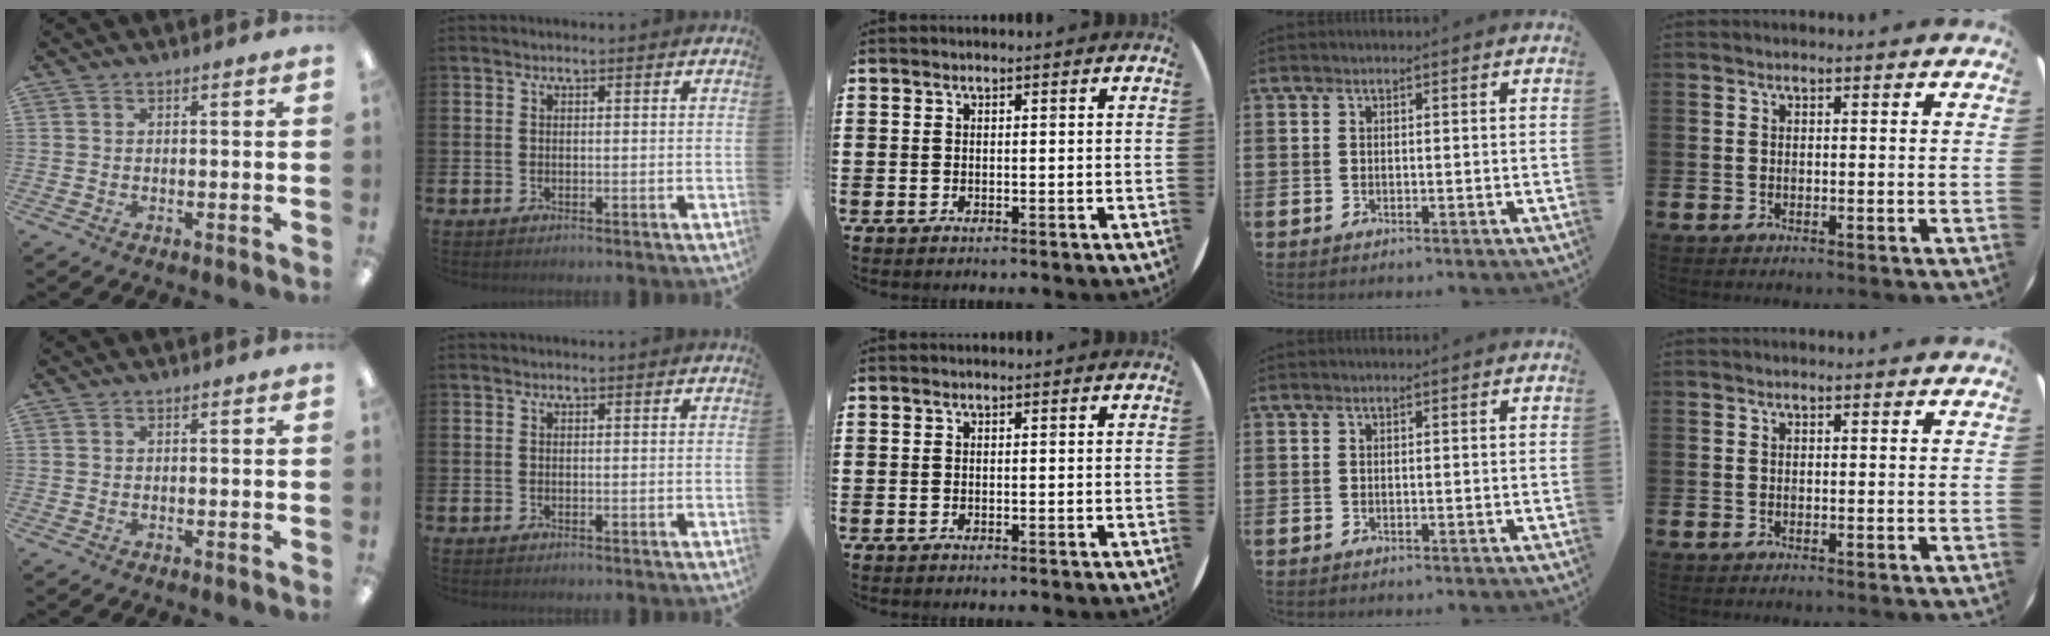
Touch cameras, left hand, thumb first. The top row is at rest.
{}